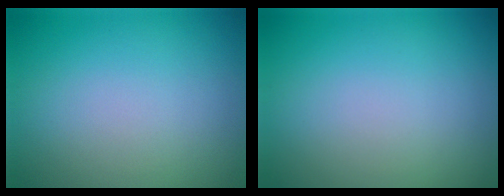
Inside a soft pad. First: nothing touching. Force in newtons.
{"total": 0.0}